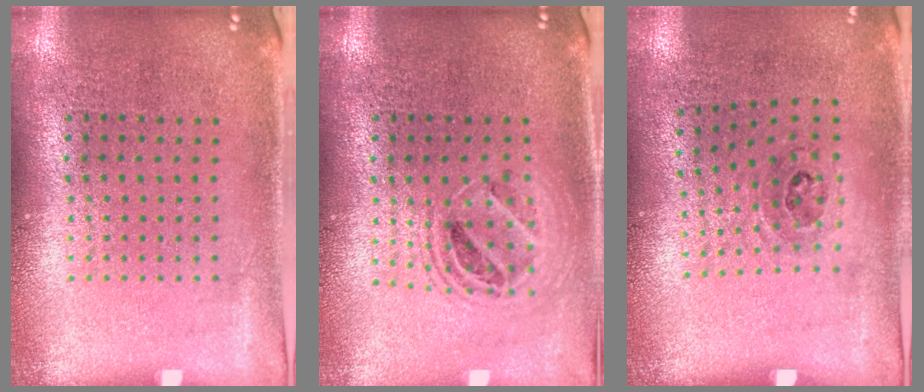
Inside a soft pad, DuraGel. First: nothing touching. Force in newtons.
{"total": 1.4, "press": 1.2, "slide": 0.7}
{"total": 1.1, "press": 0.7, "slide": 0.9}